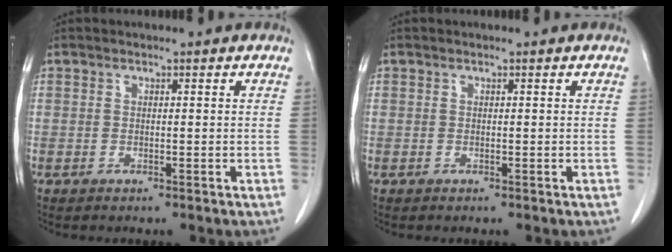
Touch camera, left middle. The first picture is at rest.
{"total": 0.0}